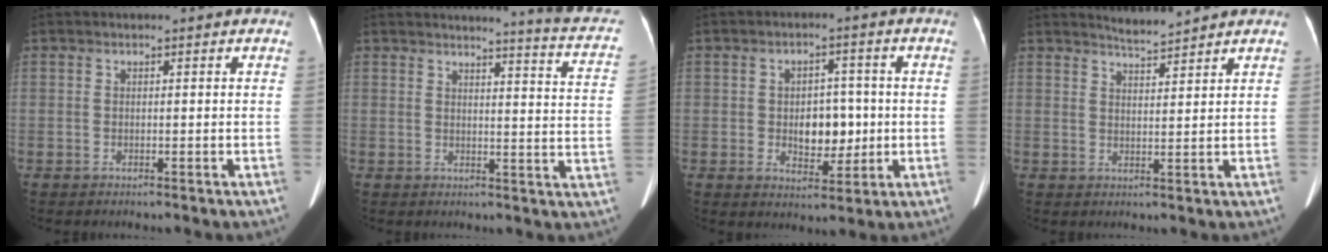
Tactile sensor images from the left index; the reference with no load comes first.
{"total": 10.8, "force": [9.8, -0.2, 4.5], "torque": [-0.048, -0.053, 0.086]}
{"total": 6.3, "force": [-0.4, 3.9, 4.9], "torque": [-0.074, 0.008, 0.003]}
{"total": 3.3, "force": [3.2, -0.5, 0.4], "torque": [-0.012, 0.000, 0.060]}